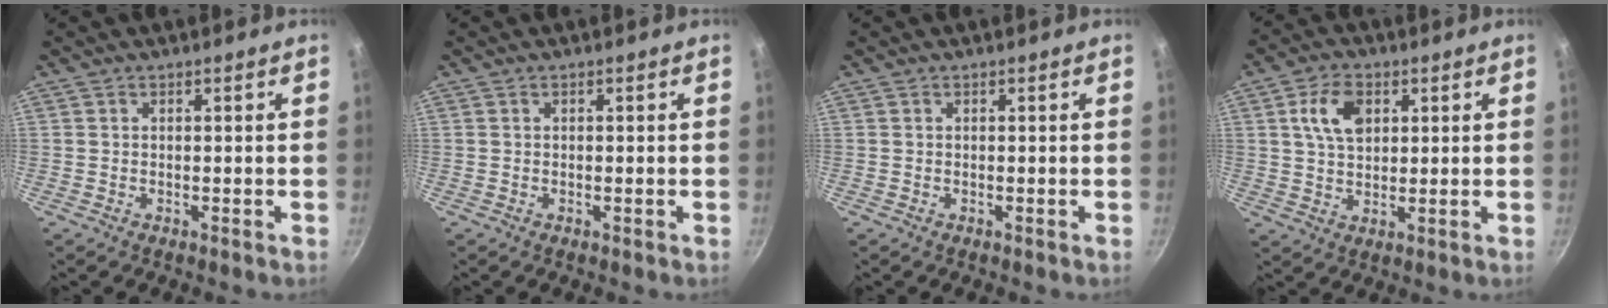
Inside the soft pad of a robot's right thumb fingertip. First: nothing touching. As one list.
[{"total": 0.0}, {"total": 0.0}, {"total": 8.0, "force": [2.5, 5.2, 5.5], "torque": [-0.085, 0.000, 0.043]}]